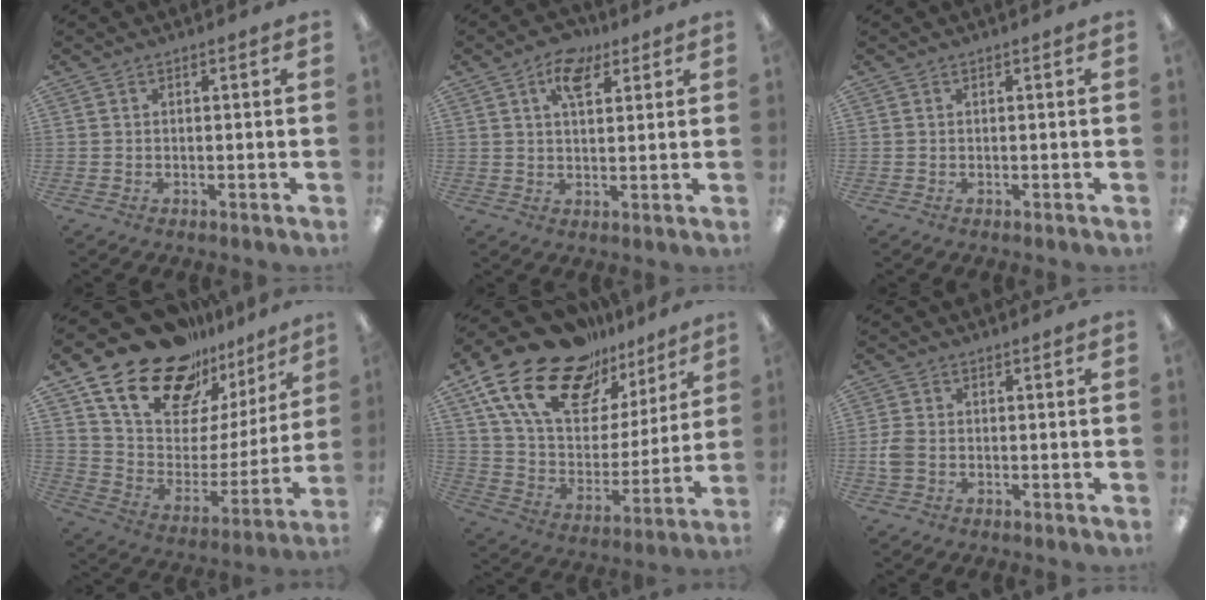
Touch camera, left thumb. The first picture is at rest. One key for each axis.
{"total": 8.7, "fx": 4.4, "fy": 4.5, "fz": 6.0, "tx": -0.093, "ty": -0.009, "tz": 0.076}
{"total": 0.0}
{"total": 21.8, "fx": 16.5, "fy": 11.2, "fz": 9.0, "tx": -0.166, "ty": -0.111, "tz": 0.301}
{"total": 23.0, "fx": 16.2, "fy": 11.5, "fz": 11.5, "tx": -0.226, "ty": -0.098, "tz": 0.289}
{"total": 4.0, "fx": -0.8, "fy": 2.9, "fz": 2.7, "tx": -0.059, "ty": 0.003, "tz": -0.015}